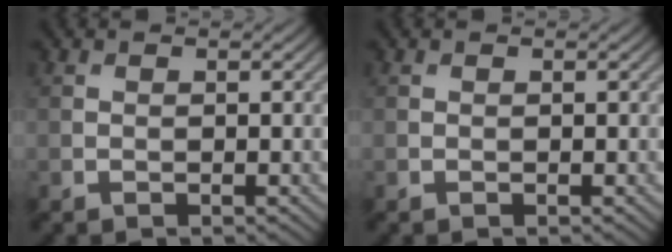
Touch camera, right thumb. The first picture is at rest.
{"total": 0.0}